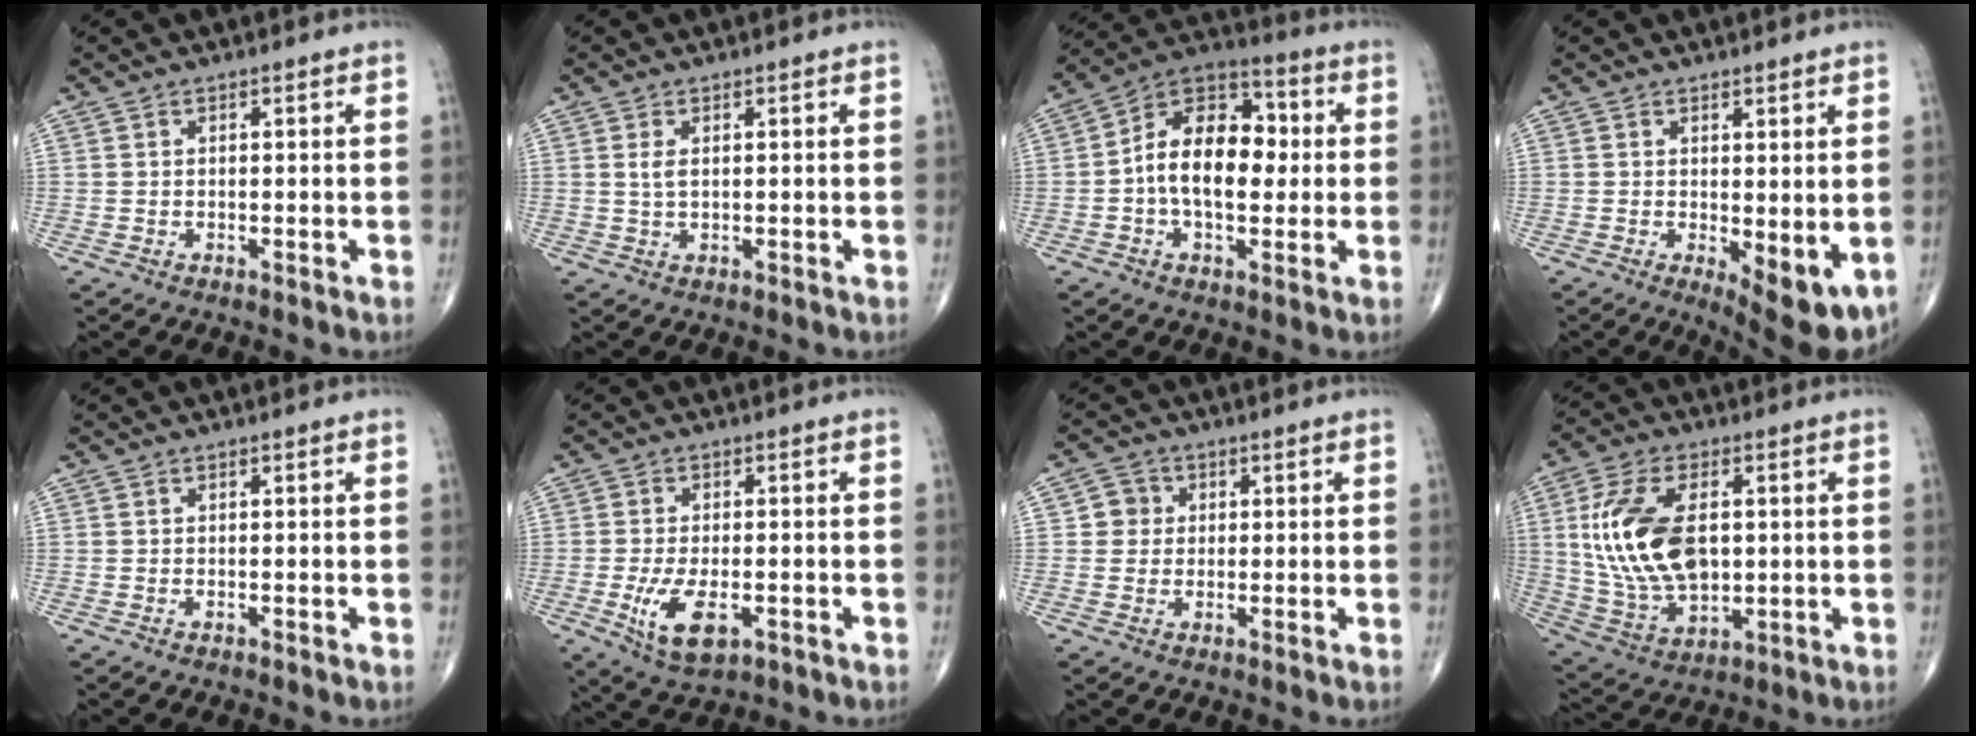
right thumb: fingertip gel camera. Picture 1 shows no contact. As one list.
[{"total": 2.0, "force": [0.5, 0.9, 1.6], "torque": [-0.036, 0.001, 0.015]}, {"total": 15.2, "force": [-0.1, 9.3, 12.1], "torque": [-0.174, 0.034, -0.012]}, {"total": 8.6, "force": [-1.5, 3.4, 7.8], "torque": [-0.094, -0.022, -0.009]}, {"total": 0.0}, {"total": 8.2, "force": [-2.5, 3.9, 6.7], "torque": [-0.126, -0.007, -0.035]}, {"total": 3.6, "force": [0.6, 3.5, 0.7], "torque": [0.014, 0.004, 0.003]}, {"total": 18.3, "force": [2.3, 10.6, 14.7], "torque": [-0.283, -0.008, 0.053]}]